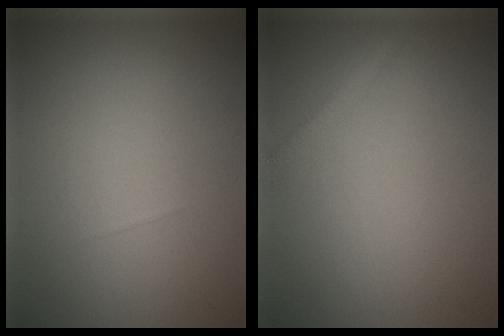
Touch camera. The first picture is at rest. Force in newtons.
{"total": 1.7, "press": 1.7, "slide": 0.1}